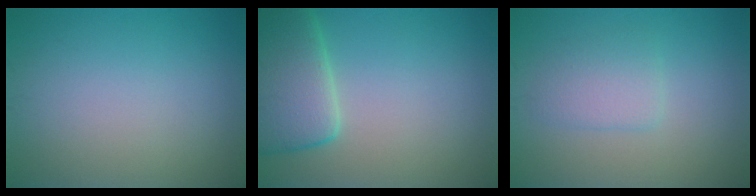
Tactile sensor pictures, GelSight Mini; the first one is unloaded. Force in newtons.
{"total": 6.4, "press": 6.4, "slide": 0.5}
{"total": 2.4, "press": 2.3, "slide": 0.5}